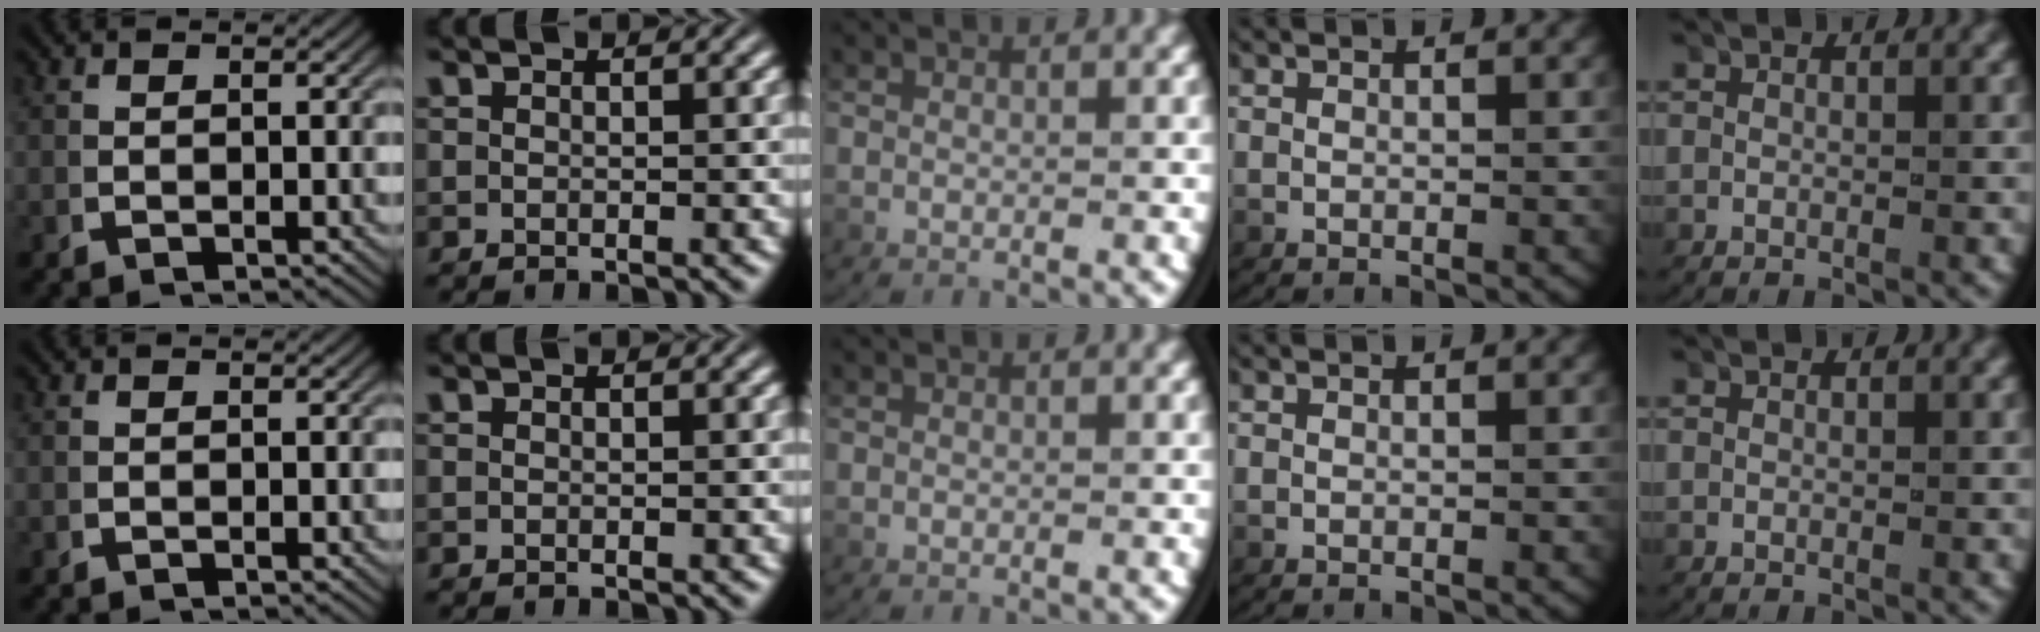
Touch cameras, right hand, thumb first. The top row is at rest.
{}